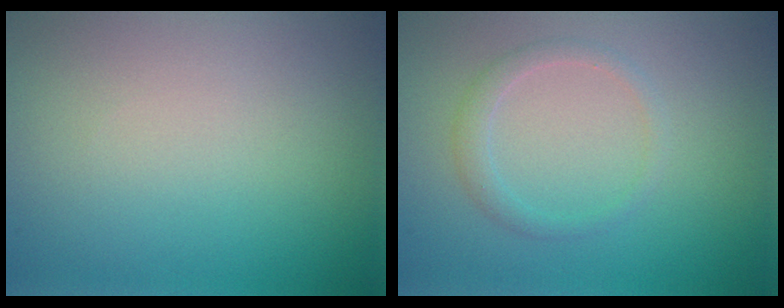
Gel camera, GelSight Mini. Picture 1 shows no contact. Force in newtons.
{"total": 1.6, "press": 1.6, "slide": 0.1}